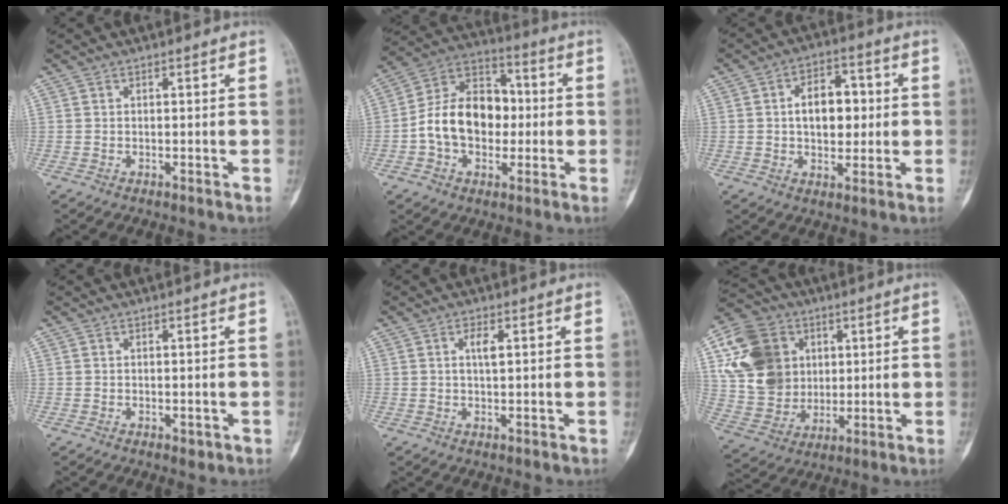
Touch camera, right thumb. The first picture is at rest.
{"total": 15.8, "force": [-1.2, 11.3, 10.9], "torque": [-0.156, 0.039, -0.026]}
{"total": 9.9, "force": [0.9, 6.3, 7.6], "torque": [-0.082, 0.008, 0.014]}
{"total": 1.2, "force": [-0.5, 0.7, 0.9], "torque": [-0.008, -0.001, -0.003]}
{"total": 2.6, "force": [0.7, 0.8, 2.4], "torque": [-0.042, -0.001, 0.012]}
{"total": 17.5, "force": [4.7, 14.4, 8.7], "torque": [-0.147, -0.002, 0.092]}